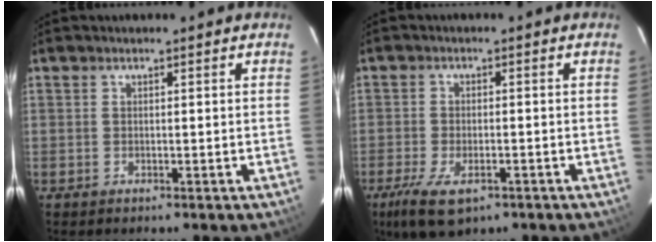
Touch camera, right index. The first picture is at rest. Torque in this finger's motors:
{"motor_torque": [0.76, -0.53, 0.32, 0.08]}